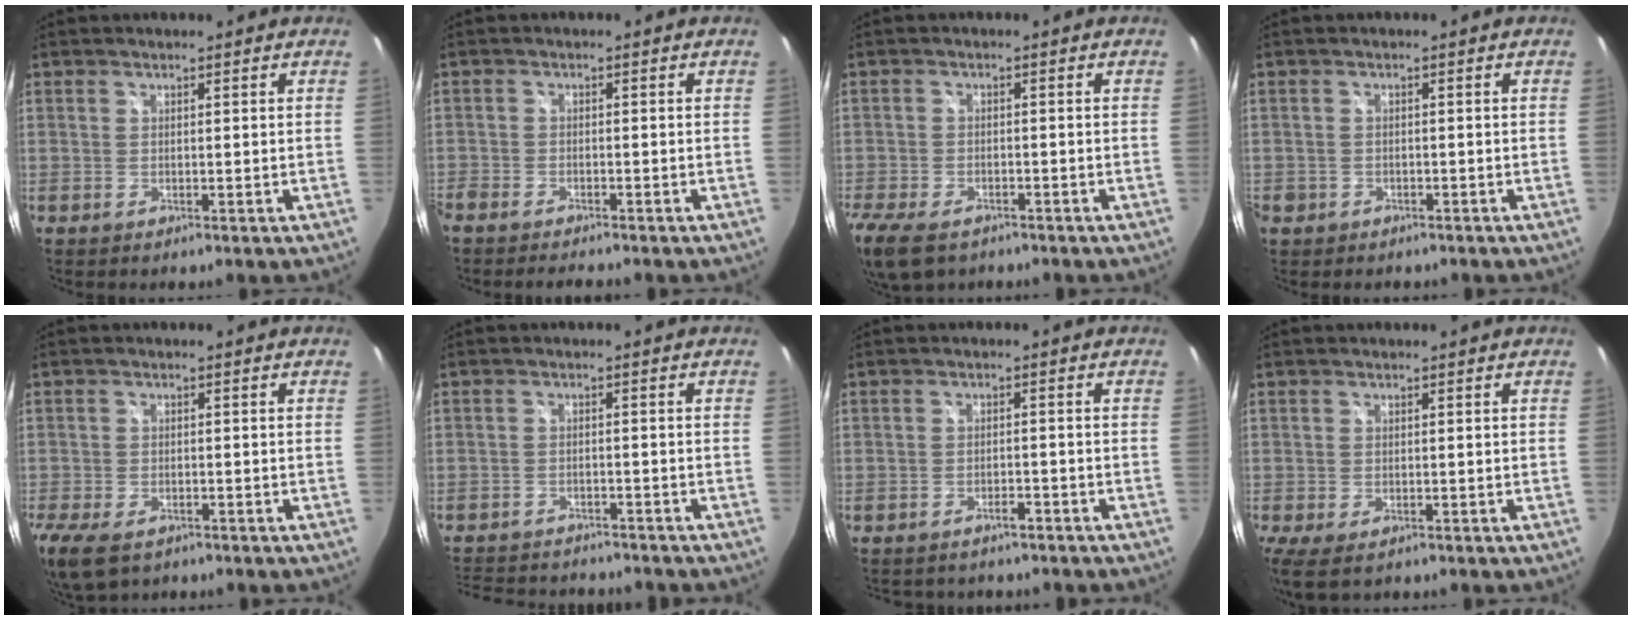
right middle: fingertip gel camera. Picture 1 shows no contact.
{"total": 4.3, "force": [-3.9, 1.0, 1.5], "torque": [-0.046, -0.018, -0.069]}
{"total": 10.0, "force": [-6.9, 5.0, 5.2], "torque": [-0.142, -0.035, -0.129]}
{"total": 2.7, "force": [-1.3, 2.3, 0.7], "torque": [-0.023, -0.001, -0.018]}
{"total": 9.2, "force": [-5.9, 4.8, 5.2], "torque": [-0.136, -0.036, -0.111]}
{"total": 12.6, "force": [-11.1, 4.2, 4.3], "torque": [-0.108, -0.004, -0.166]}
{"total": 4.2, "force": [-3.6, 1.8, 1.3], "torque": [-0.033, -0.004, -0.048]}
{"total": 5.9, "force": [-3.3, 2.7, 4.1], "torque": [-0.084, -0.029, -0.052]}